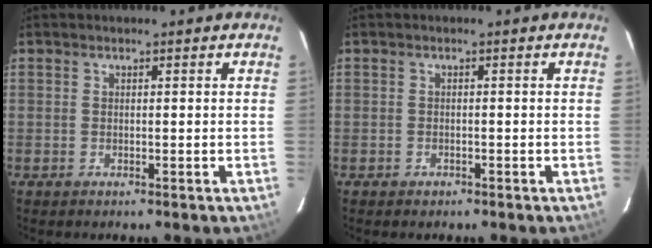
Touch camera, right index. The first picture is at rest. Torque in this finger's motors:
{"motor_torque": [0.13, -0.13, 0.00, 0.00]}